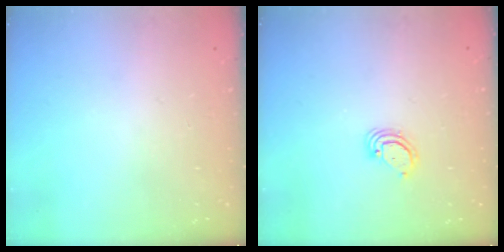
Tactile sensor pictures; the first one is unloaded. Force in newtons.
{"total": 2.9, "press": 2.9, "slide": 0.2}